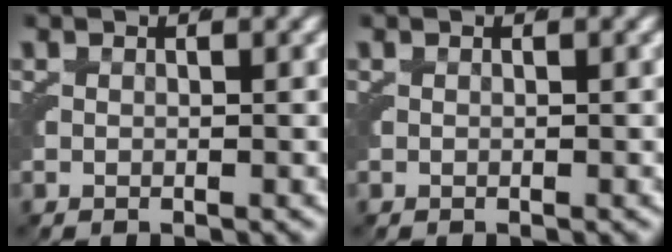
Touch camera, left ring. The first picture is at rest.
{"total": 0.0}